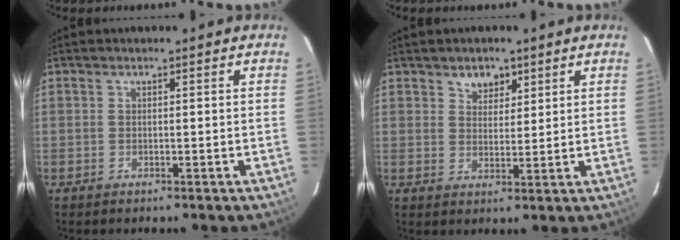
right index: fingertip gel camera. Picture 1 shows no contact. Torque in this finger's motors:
{"motor_torque": [0.02, 0.05, 0.04, 0.02]}